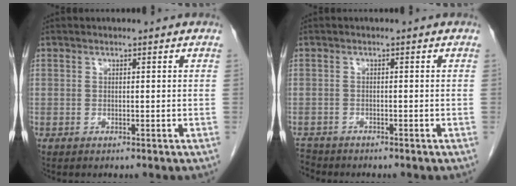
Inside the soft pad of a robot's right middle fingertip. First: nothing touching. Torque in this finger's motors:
{"motor_torque": [-0.08, -0.07, -0.01, -0.01]}